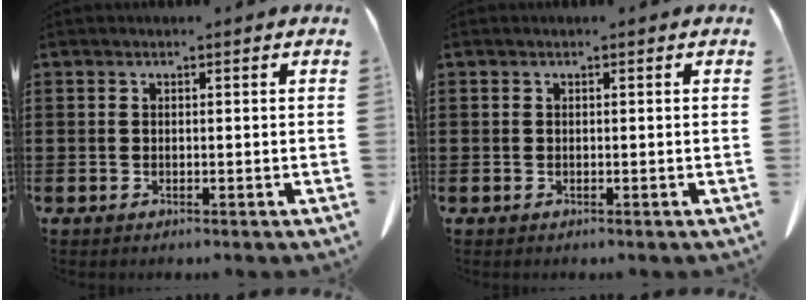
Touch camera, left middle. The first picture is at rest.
{"total": 0.0}